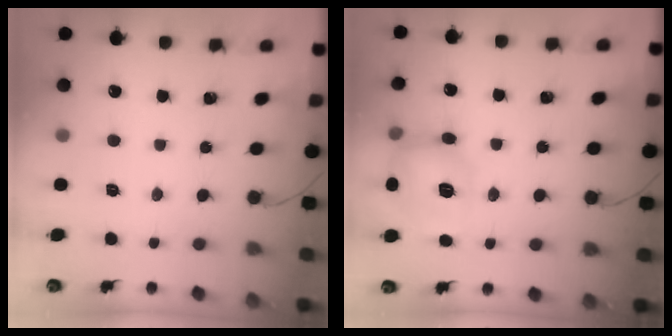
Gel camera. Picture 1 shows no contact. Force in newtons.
{"total": 12.9, "press": 12.7, "slide": 1.8}